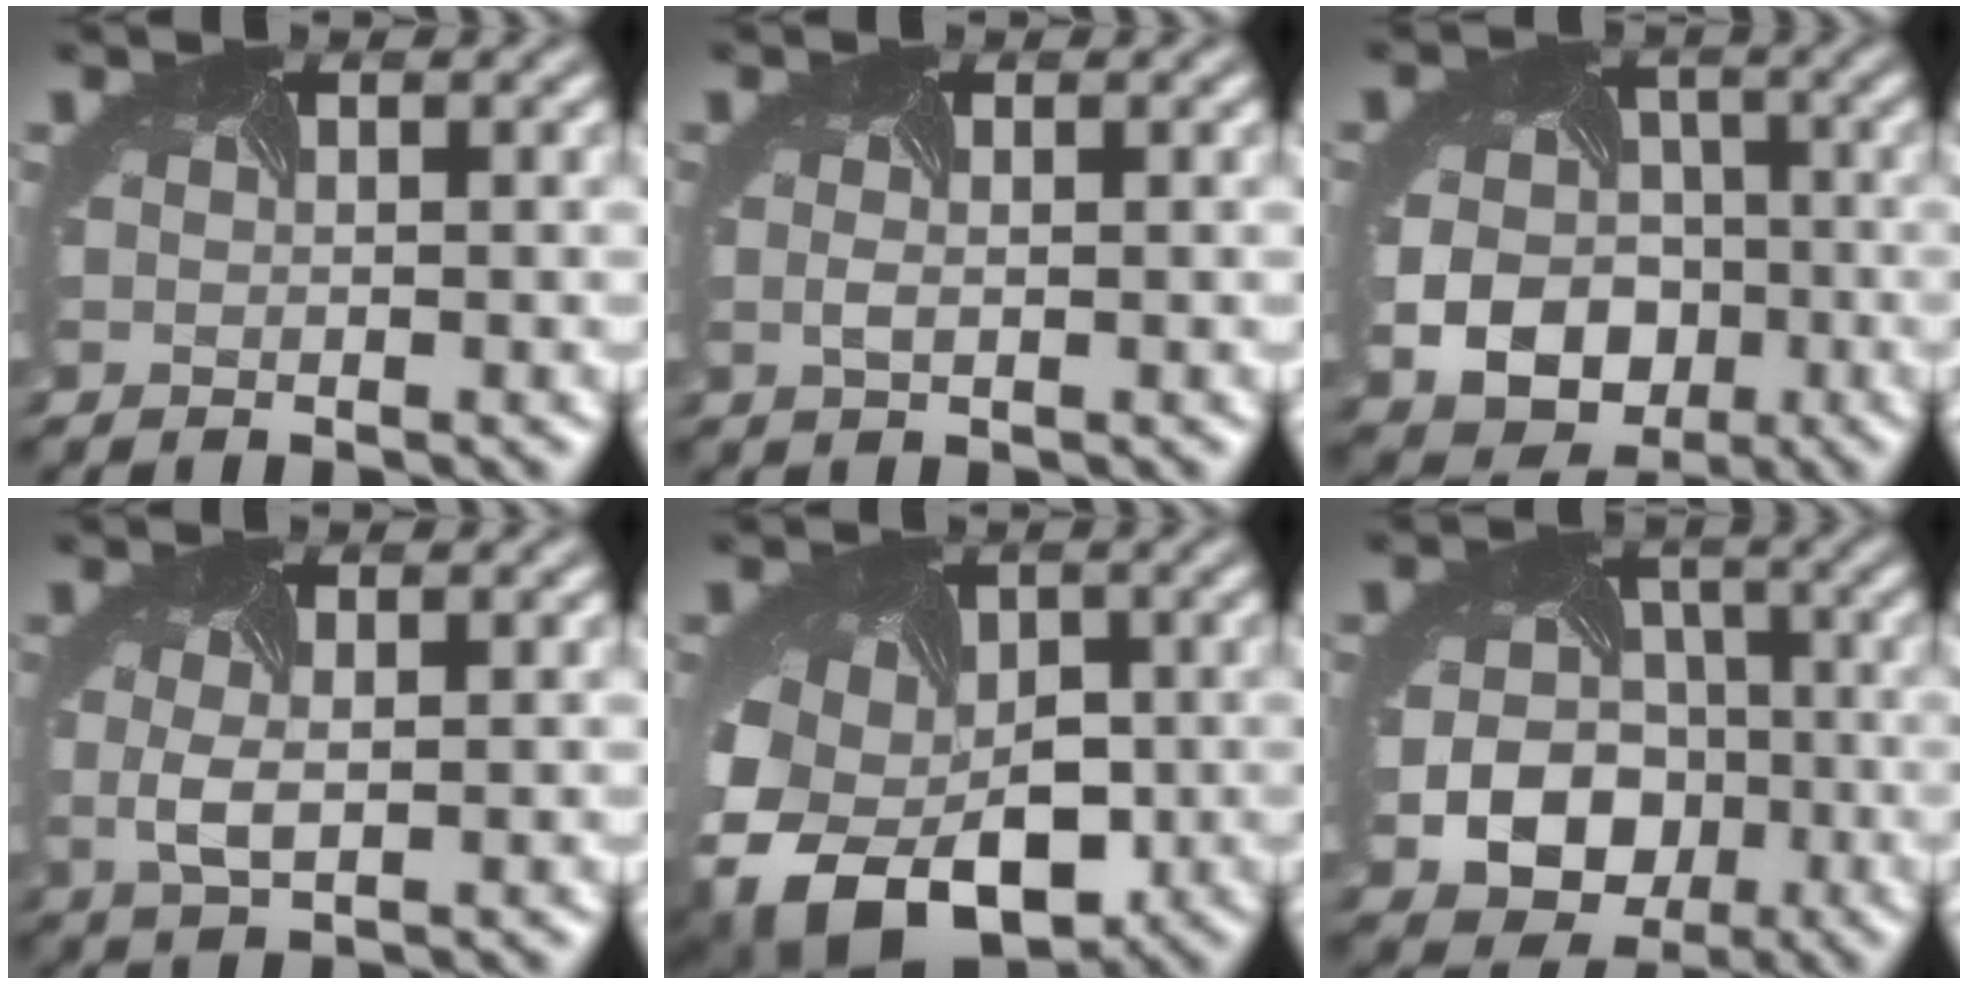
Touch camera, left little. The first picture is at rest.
{"total": 0.9, "force": [0.0, 0.4, 0.8], "torque": [-0.018, -0.003, -0.002]}
{"total": 9.6, "force": [-2.9, 7.9, 4.8], "torque": [-0.072, -0.038, -0.051]}
{"total": 2.2, "force": [0.0, 0.9, 2.0], "torque": [-0.054, -0.002, 0.001]}
{"total": 12.7, "force": [-4.5, 9.2, 7.5], "torque": [-0.154, -0.022, -0.065]}
{"total": 9.4, "force": [-3.1, 7.7, 4.3], "torque": [-0.060, -0.031, -0.058]}